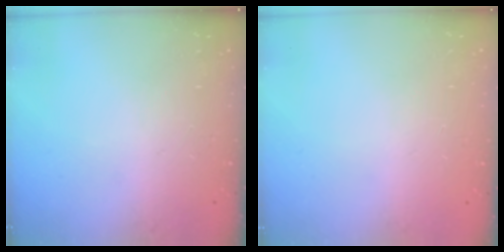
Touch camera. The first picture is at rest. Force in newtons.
{"total": 0.0}